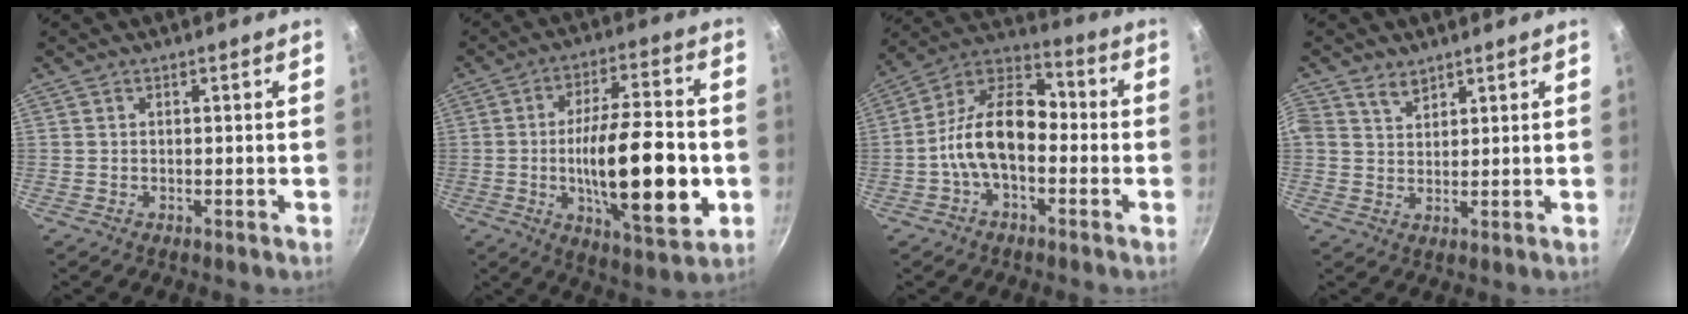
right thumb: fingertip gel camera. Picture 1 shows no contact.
{"total": 21.3, "force": [-3.3, 7.3, 19.7], "torque": [-0.301, 0.010, -0.048]}
{"total": 14.0, "force": [-2.5, 8.3, 11.0], "torque": [-0.172, 0.051, -0.068]}
{"total": 3.5, "force": [2.4, 2.2, 1.3], "torque": [-0.016, -0.012, 0.044]}